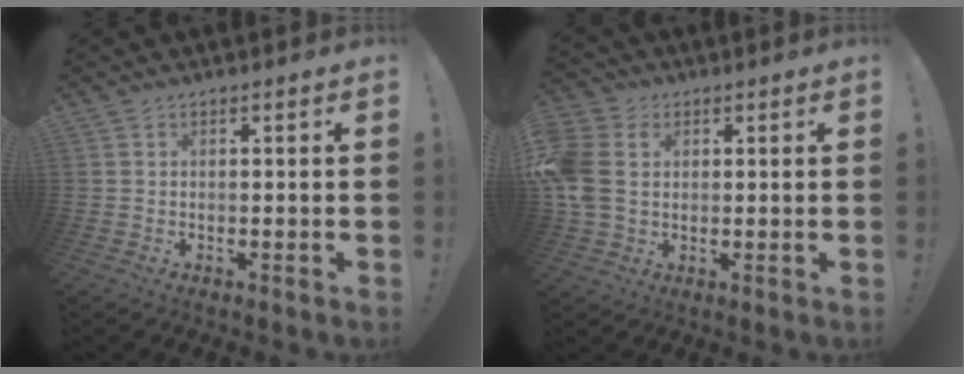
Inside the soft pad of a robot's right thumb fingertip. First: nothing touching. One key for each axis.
{"total": 12.1, "fx": 1.8, "fy": 9.2, "fz": 7.6, "tx": -0.183, "ty": 0.003, "tz": 0.036}